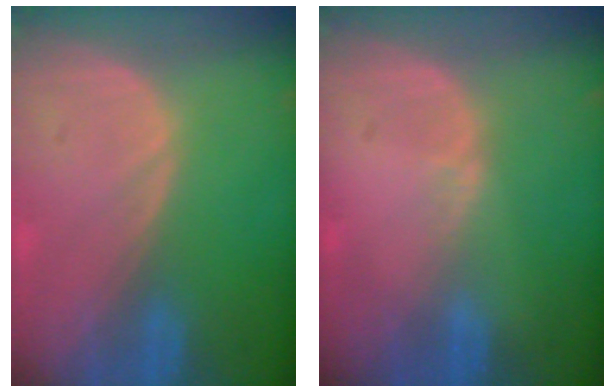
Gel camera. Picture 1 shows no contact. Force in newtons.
{"total": 0.6, "press": 0.6, "slide": 0.2}